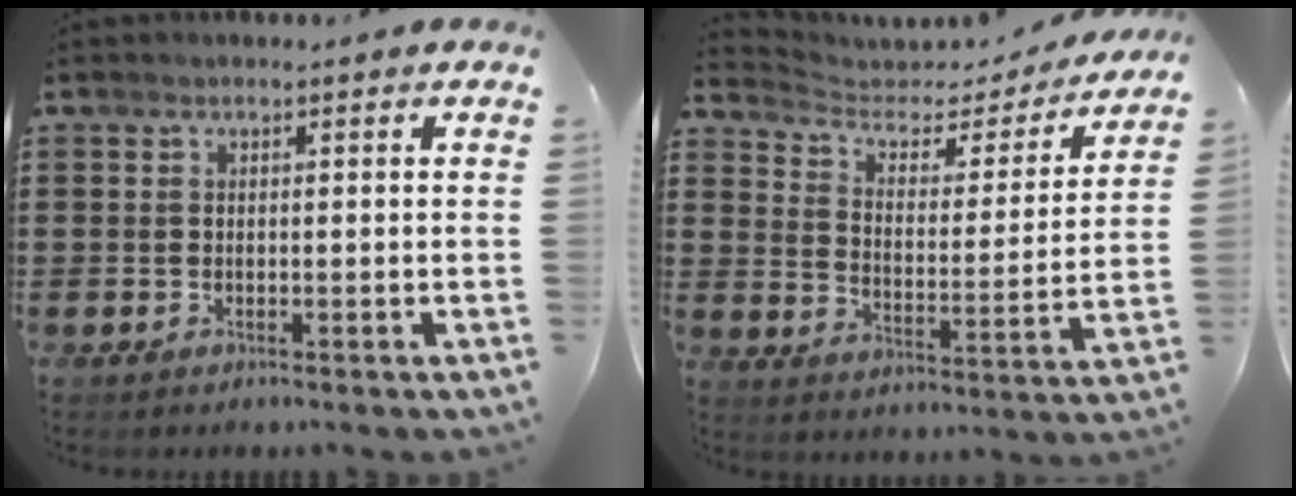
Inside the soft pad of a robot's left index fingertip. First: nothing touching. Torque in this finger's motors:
{"motor_torque": [0.98, -1.16, 0.05, 0.00]}